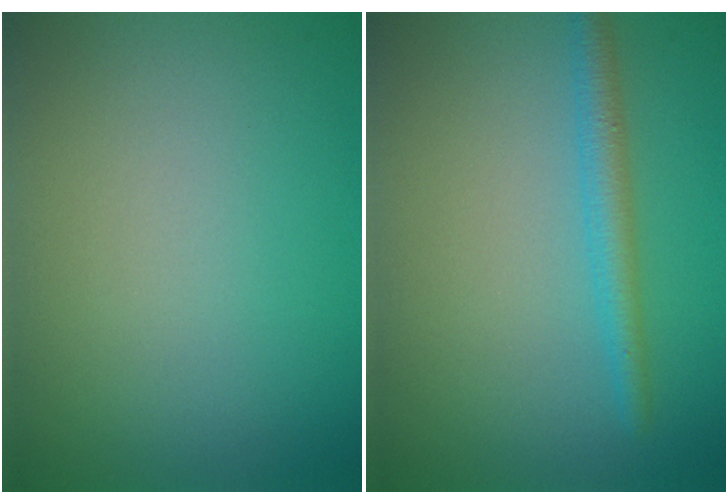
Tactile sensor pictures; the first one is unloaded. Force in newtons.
{"total": 2.4, "press": 2.4, "slide": 0.2}